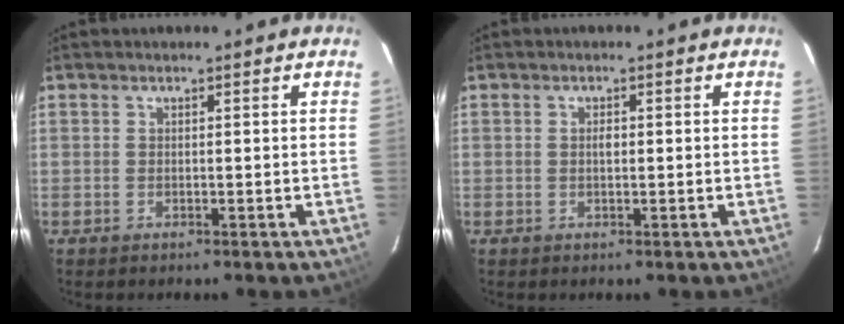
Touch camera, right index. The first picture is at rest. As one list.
[{"total": 1.0, "force": [0.0, 0.6, 0.8], "torque": [-0.013, 0.005, 0.000]}]